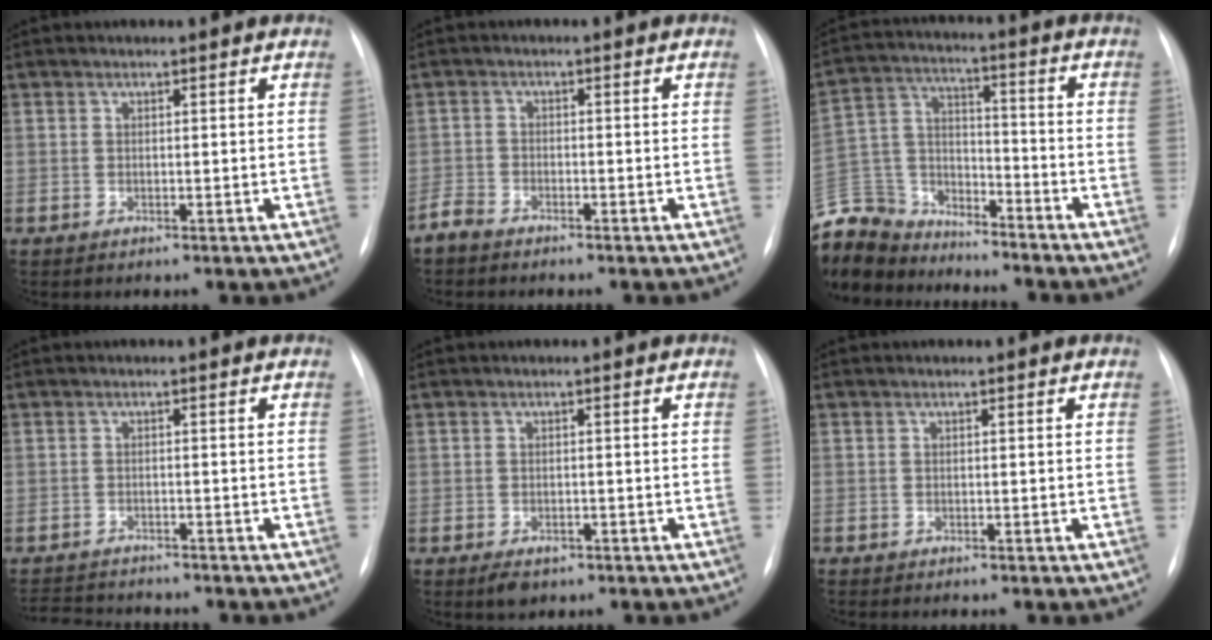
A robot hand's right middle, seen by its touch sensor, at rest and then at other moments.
{"total": 2.2, "force": [-2.1, 0.6, 0.4], "torque": [-0.010, -0.003, -0.041]}
{"total": 17.1, "force": [-15.6, 6.0, 3.6], "torque": [-0.096, 0.028, -0.281]}
{"total": 6.5, "force": [-6.2, 1.0, 1.5], "torque": [-0.027, -0.009, -0.095]}
{"total": 2.5, "force": [-1.5, 1.4, 1.4], "torque": [-0.023, -0.002, -0.014]}
{"total": 0.5, "force": [-0.5, 0.1, 0.1], "torque": [-0.008, -0.002, -0.011]}